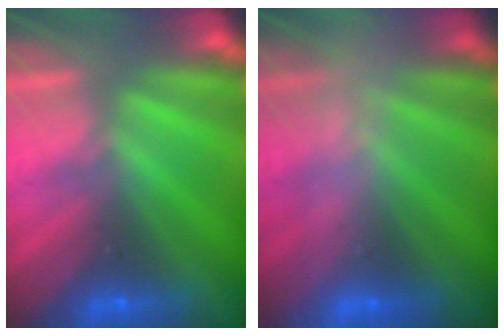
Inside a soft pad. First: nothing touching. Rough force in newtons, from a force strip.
{"total": 2.8}